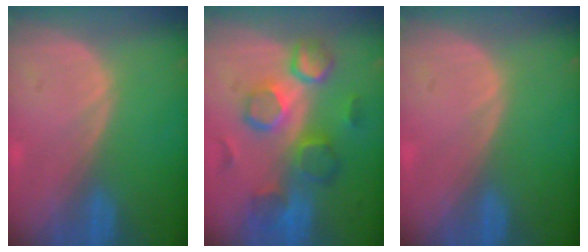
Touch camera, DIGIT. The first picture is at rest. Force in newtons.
{"total": 9.7, "press": 9.3, "slide": 2.9}
{"total": 0.0}